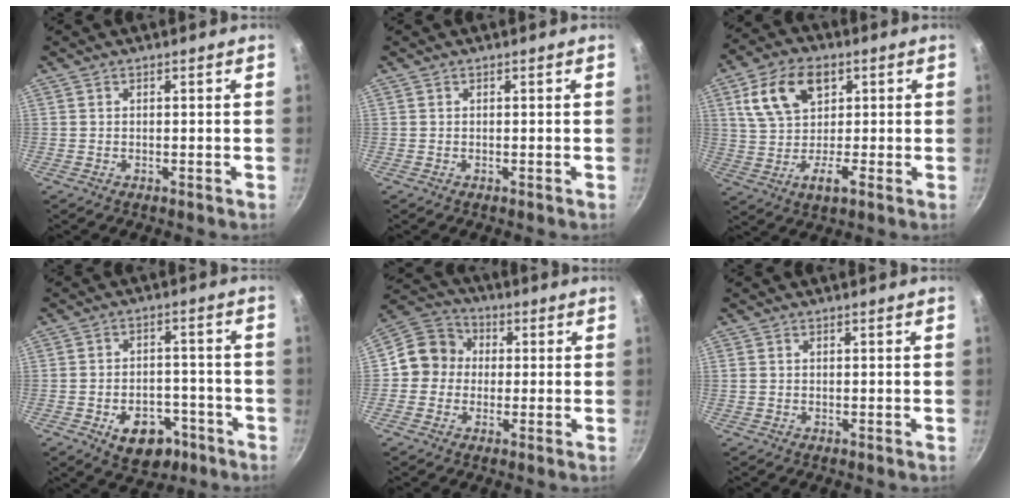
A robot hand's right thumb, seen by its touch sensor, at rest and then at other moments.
{"total": 0.0}
{"total": 12.4, "force": [3.5, 8.3, 8.5], "torque": [-0.126, 0.009, 0.053]}
{"total": 10.4, "force": [-5.1, 7.0, 5.8], "torque": [-0.050, 0.034, -0.064]}
{"total": 8.9, "force": [0.0, 8.3, 3.1], "torque": [-0.015, 0.023, -0.023]}
{"total": 0.6, "force": [0.1, 0.5, 0.3], "torque": [-0.004, 0.002, 0.002]}